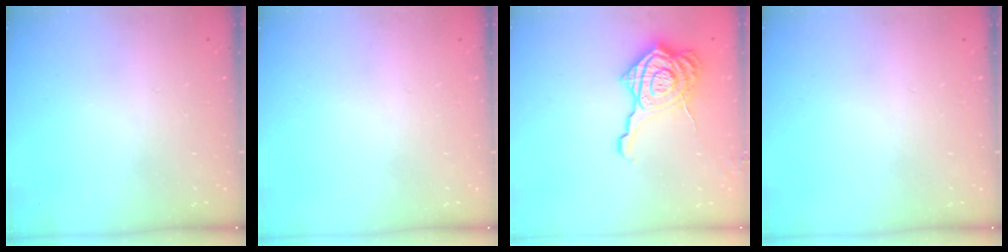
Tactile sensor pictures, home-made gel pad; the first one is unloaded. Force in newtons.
{"total": 0.0}
{"total": 15.8, "press": 15.8, "slide": 1.2}
{"total": 0.0}